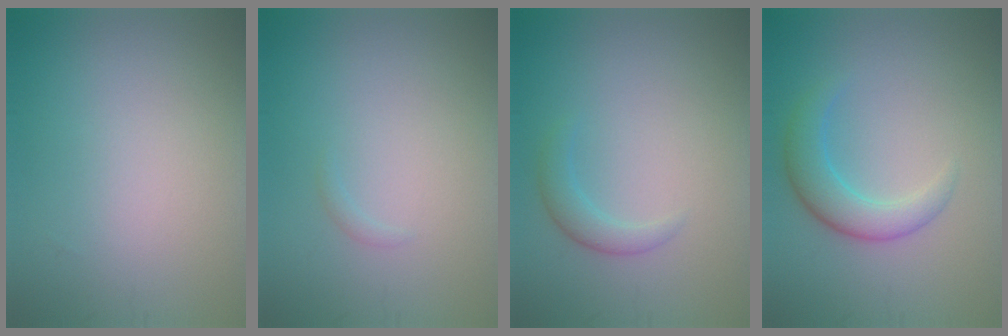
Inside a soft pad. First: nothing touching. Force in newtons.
{"total": 0.5, "press": 0.5, "slide": 0.1}
{"total": 1.8, "press": 1.8, "slide": 0.0}
{"total": 3.6, "press": 3.6, "slide": 0.2}